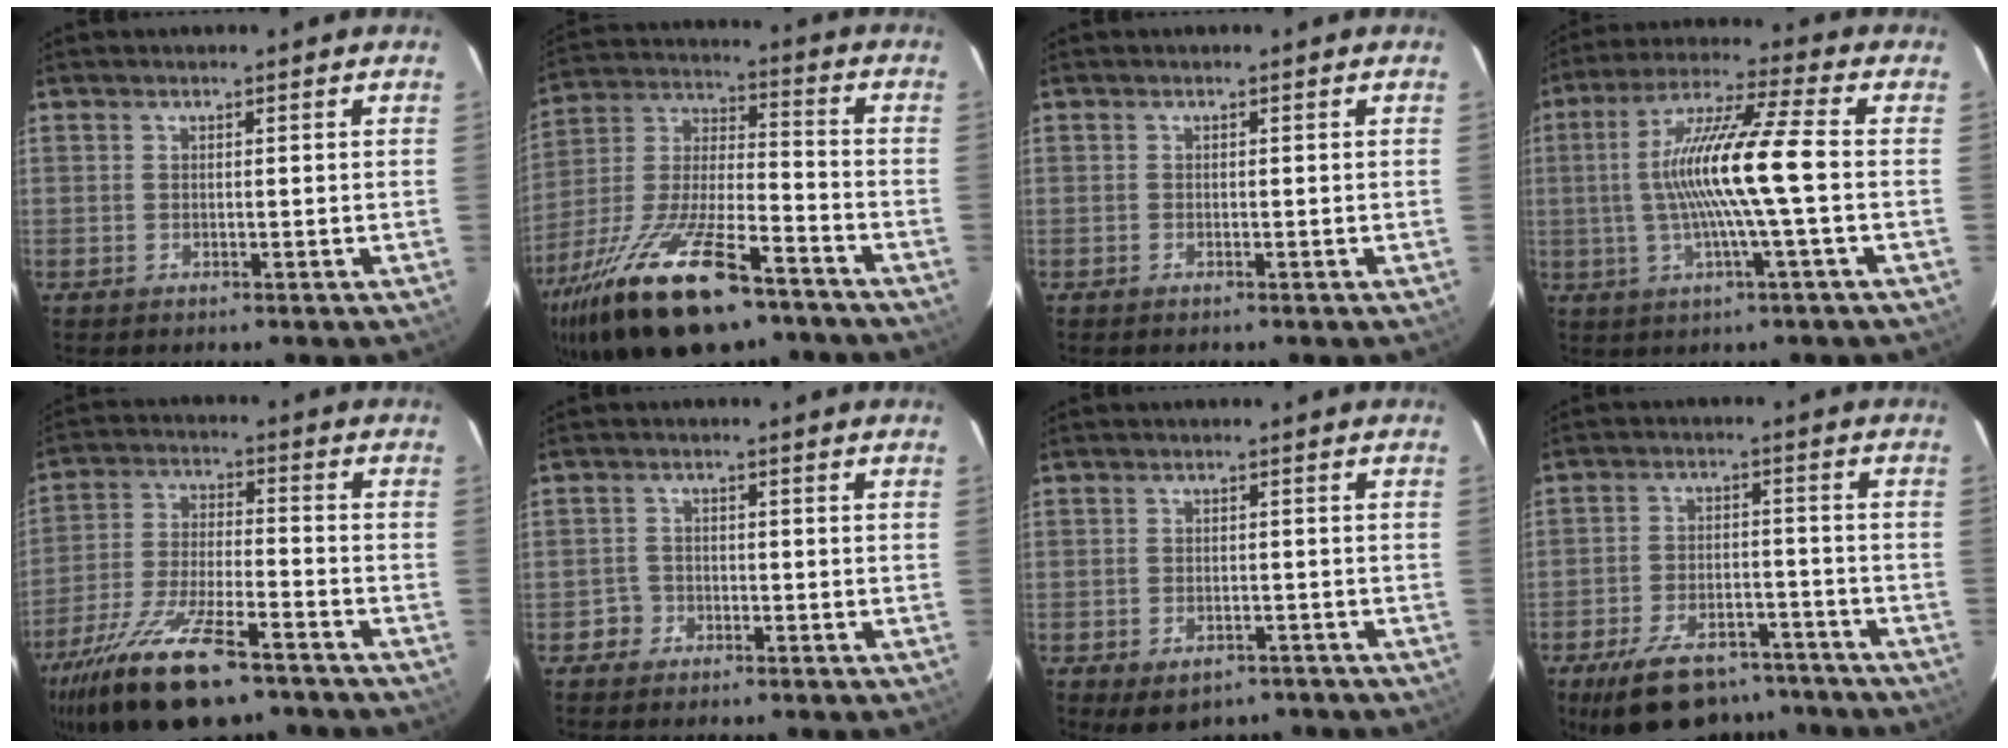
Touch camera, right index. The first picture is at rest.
{"total": 25.2, "force": [-16.2, 8.6, 17.3], "torque": [-0.345, -0.035, -0.278]}
{"total": 0.0}
{"total": 13.7, "force": [-1.0, -0.3, 13.6], "torque": [-0.255, 0.010, -0.020]}
{"total": 19.5, "force": [-13.9, 6.0, 12.3], "torque": [-0.249, -0.044, -0.240]}
{"total": 2.7, "force": [-1.4, 2.3, -0.5], "torque": [0.011, 0.017, -0.023]}
{"total": 6.4, "force": [-4.3, 3.8, 2.9], "torque": [-0.053, -0.004, -0.048]}
{"total": 16.0, "force": [-12.3, 7.1, 7.4], "torque": [-0.154, 0.002, -0.173]}